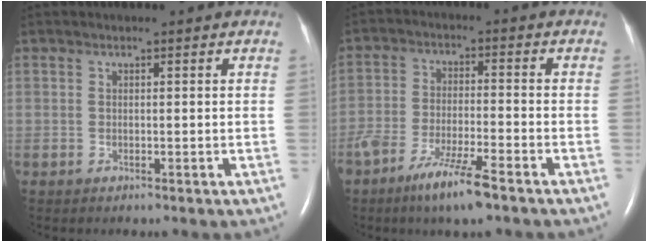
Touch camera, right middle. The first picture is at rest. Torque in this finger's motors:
{"motor_torque": [1.13, -1.01, 0.20, 0.16]}